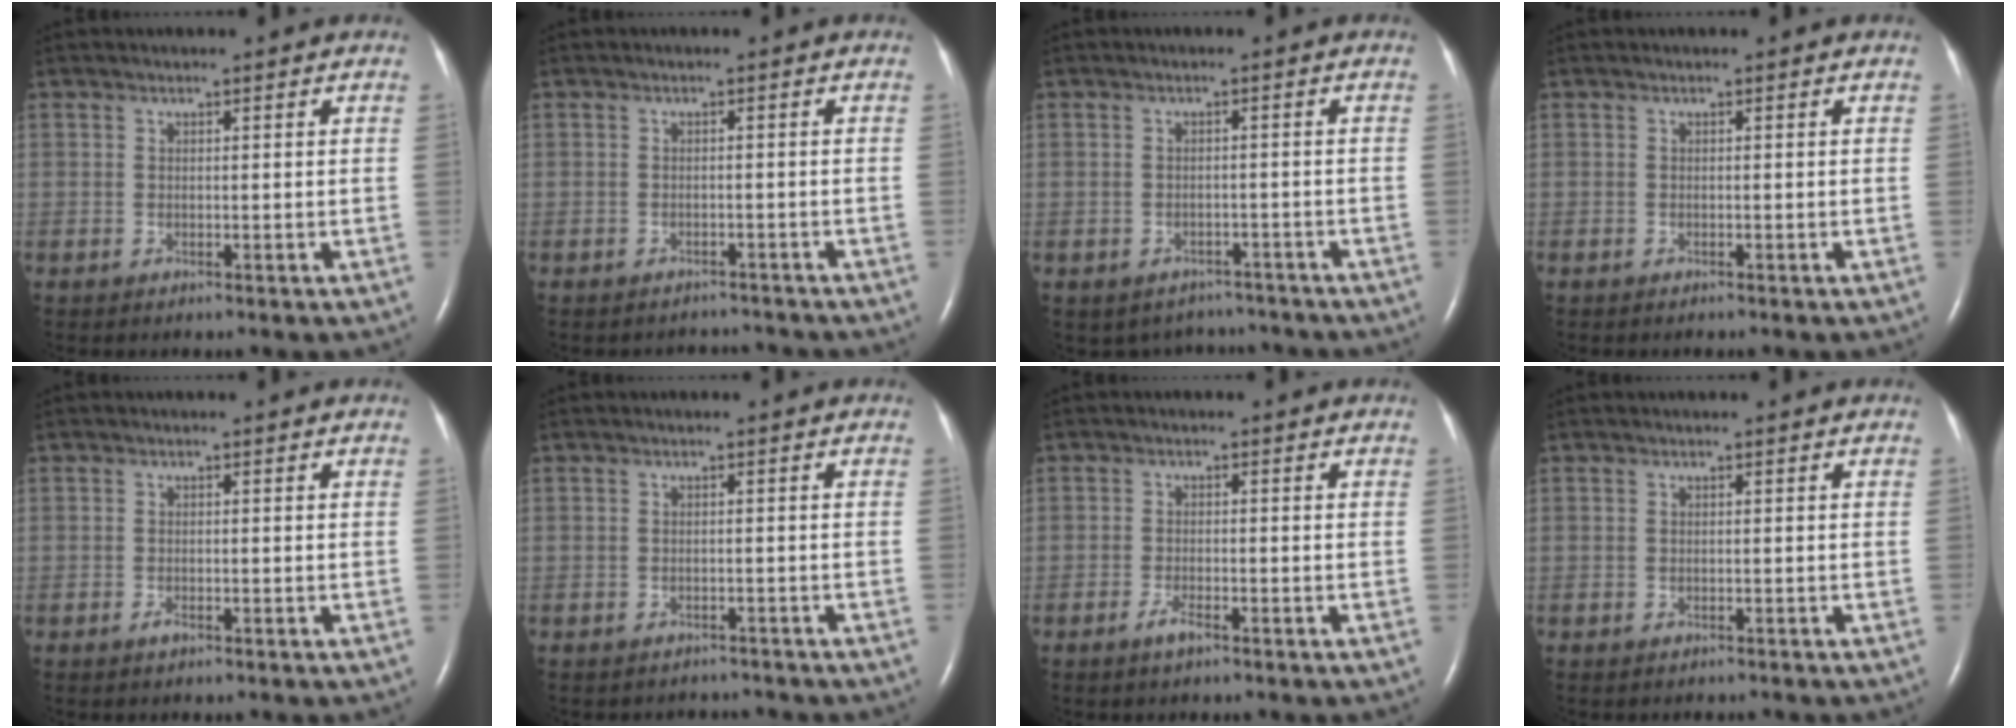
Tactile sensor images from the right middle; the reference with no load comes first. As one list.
[{"total": 2.7, "force": [-2.6, 0.5, -0.7], "torque": [0.010, -0.004, -0.036]}, {"total": 5.9, "force": [-5.1, 2.9, 0.0], "torque": [0.004, 0.016, -0.061]}, {"total": 0.0}, {"total": 0.9, "force": [-0.6, 0.2, 0.6], "torque": [-0.013, 0.001, -0.009]}, {"total": 3.0, "force": [-2.8, 0.8, -0.4], "torque": [0.005, -0.002, -0.039]}, {"total": 2.1, "force": [-1.5, 0.4, 1.5], "torque": [-0.035, -0.002, -0.029]}, {"total": 1.3, "force": [-1.2, 0.3, 0.3], "torque": [-0.010, -0.004, -0.016]}]